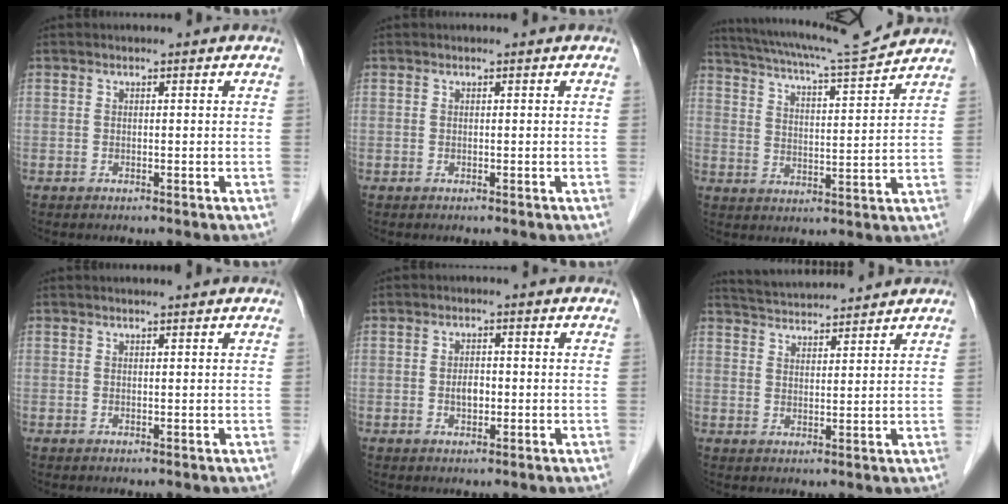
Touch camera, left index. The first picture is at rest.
{"total": 0.0}
{"total": 12.9, "force": [12.1, -0.9, 4.5], "torque": [-0.086, -0.012, 0.186]}
{"total": 1.0, "force": [0.9, -0.2, 0.4], "torque": [-0.006, 0.007, 0.017]}
{"total": 2.2, "force": [-0.5, 1.2, 1.8], "torque": [-0.031, 0.002, -0.006]}
{"total": 8.1, "force": [7.9, 0.4, 1.8], "torque": [-0.041, 0.028, 0.128]}